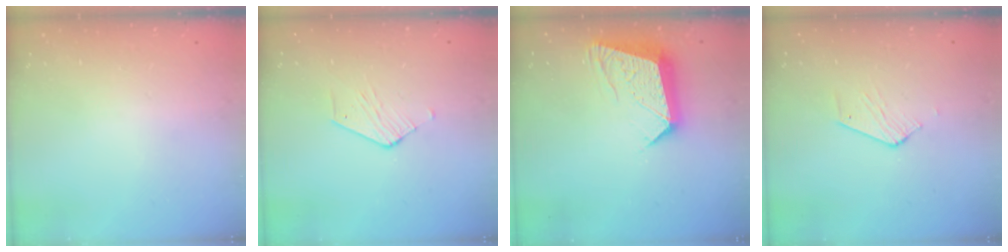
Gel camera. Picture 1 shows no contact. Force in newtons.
{"total": 2.6, "press": 2.6, "slide": 0.2}
{"total": 12.3, "press": 12.2, "slide": 1.1}
{"total": 2.8, "press": 2.8, "slide": 0.4}